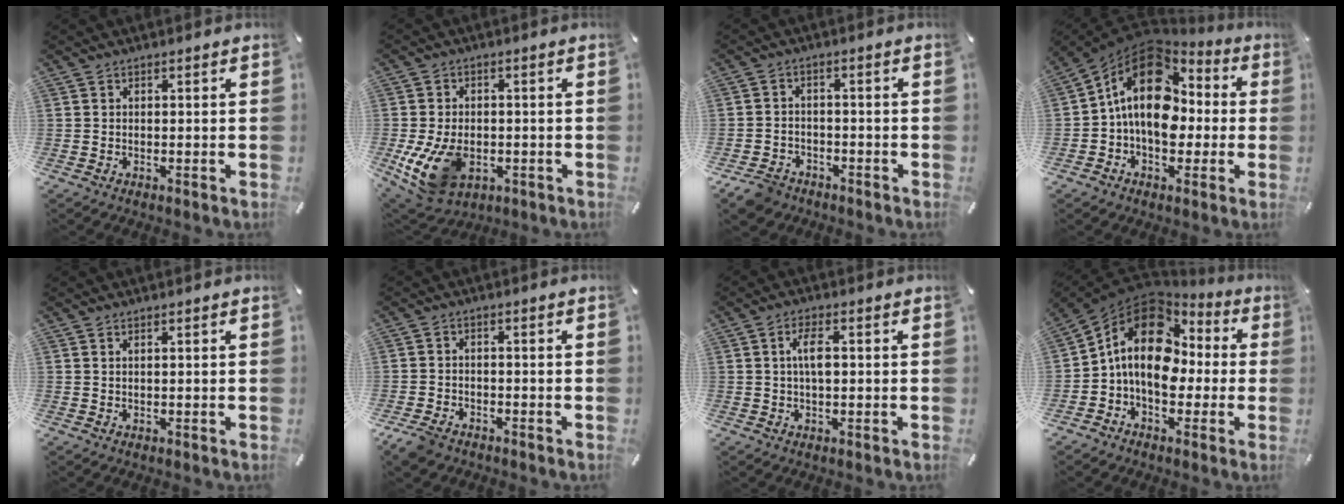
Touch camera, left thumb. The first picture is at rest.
{"total": 12.9, "force": [-3.5, 9.0, 8.6], "torque": [-0.168, 0.003, -0.056]}
{"total": 4.9, "force": [-3.8, 2.9, 1.1], "torque": [-0.035, 0.016, -0.076]}
{"total": 17.7, "force": [1.5, 12.8, 12.1], "torque": [-0.219, 0.004, 0.024]}
{"total": 0.6, "force": [0.4, 0.0, 0.5], "torque": [-0.009, -0.001, 0.007]}
{"total": 3.9, "force": [-3.1, 2.1, 1.2], "torque": [-0.038, 0.011, -0.062]}
{"total": 4.4, "force": [0.4, 1.9, 4.0], "torque": [-0.081, 0.008, 0.004]}
{"total": 15.9, "force": [0.1, 12.2, 10.2], "torque": [-0.201, 0.011, -0.001]}